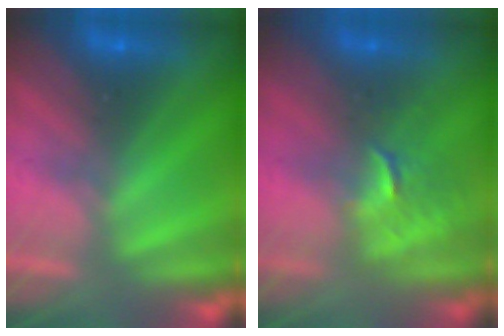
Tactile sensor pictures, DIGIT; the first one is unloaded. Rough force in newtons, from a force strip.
{"total": 2.6}